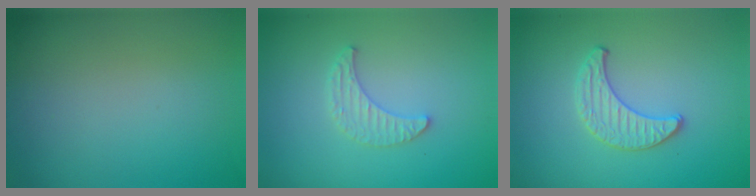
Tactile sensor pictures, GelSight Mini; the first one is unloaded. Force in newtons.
{"total": 2.0, "press": 1.9, "slide": 0.5}
{"total": 1.5, "press": 1.5, "slide": 0.1}